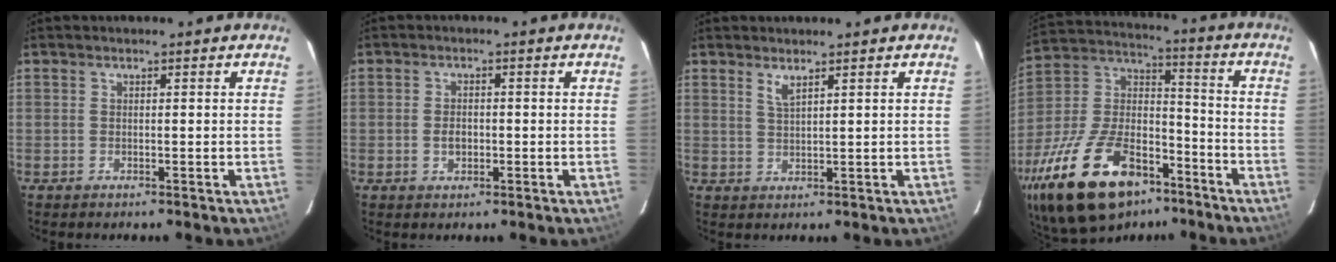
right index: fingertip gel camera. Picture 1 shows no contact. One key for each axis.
{"total": 2.6, "fx": -0.6, "fy": 1.8, "fz": 1.8, "tx": -0.033, "ty": 0.001, "tz": -0.009}
{"total": 2.1, "fx": 1.5, "fy": 0.2, "fz": 1.4, "tx": -0.028, "ty": -0.002, "tz": 0.027}
{"total": 28.9, "fx": -17.5, "fy": 14.3, "fz": 17.9, "tx": -0.367, "ty": -0.002, "tz": -0.288}